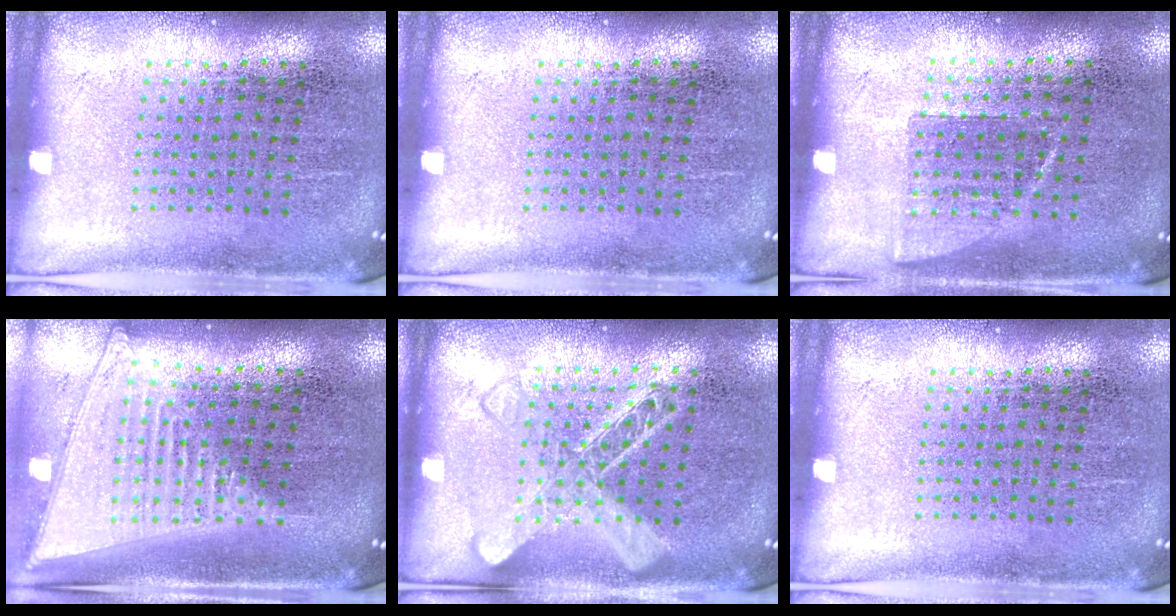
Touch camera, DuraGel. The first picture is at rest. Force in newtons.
{"total": 0.0}
{"total": 0.7, "press": 0.6, "slide": 0.4}
{"total": 2.0, "press": 1.7, "slide": 1.0}
{"total": 2.8, "press": 2.7, "slide": 0.5}
{"total": 0.0}